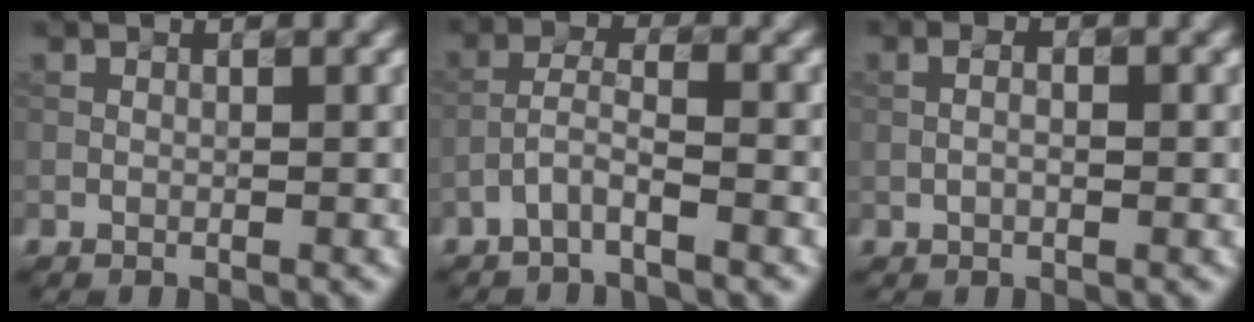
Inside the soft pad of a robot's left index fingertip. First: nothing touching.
{"total": 2.5, "force": [-1.7, 0.5, 1.8], "torque": [-0.044, 0.013, -0.036]}
{"total": 1.2, "force": [-0.1, 0.5, 1.1], "torque": [-0.012, -0.003, -0.005]}